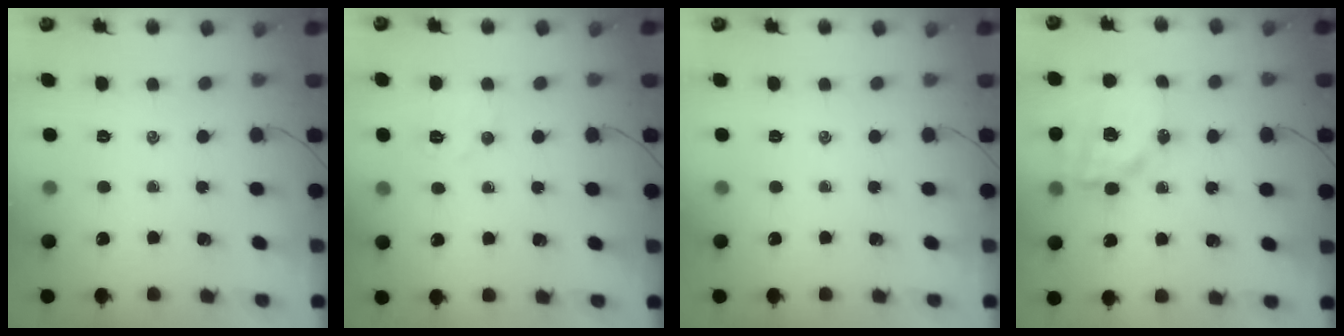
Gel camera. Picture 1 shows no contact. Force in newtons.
{"total": 7.0, "press": 6.9, "slide": 1.2}
{"total": 0.0}
{"total": 13.8, "press": 13.5, "slide": 3.1}